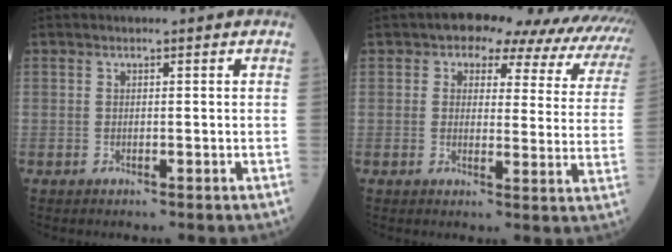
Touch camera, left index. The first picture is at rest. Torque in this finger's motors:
{"motor_torque": [1.12, -1.01, 0.37, 0.05]}